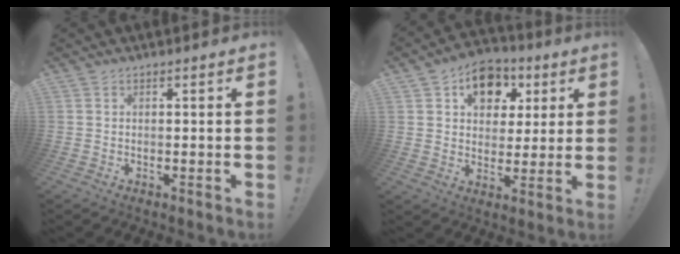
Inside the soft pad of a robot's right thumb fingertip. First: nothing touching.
{"total": 12.2, "force": [5.1, 9.5, 5.7], "torque": [-0.066, -0.019, 0.095]}